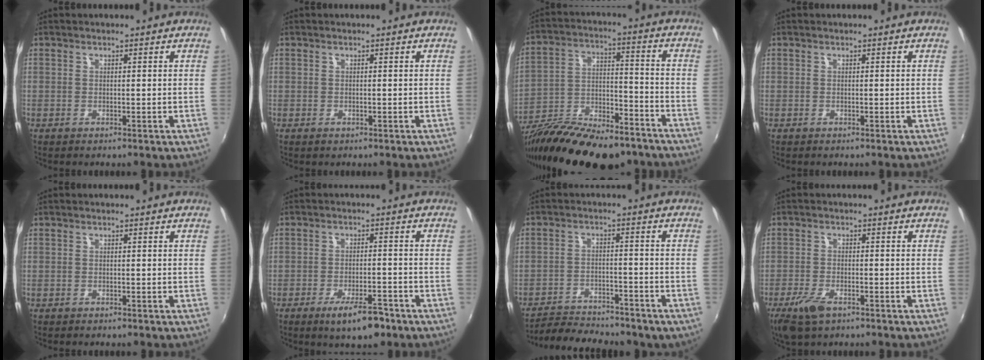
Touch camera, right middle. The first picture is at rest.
{"total": 0.0}
{"total": 23.9, "force": [-18.2, 8.4, 13.0], "torque": [-0.237, -0.013, -0.283]}
{"total": 0.0}
{"total": 0.7, "force": [-0.6, 0.3, 0.2], "torque": [-0.006, -0.002, -0.011]}
{"total": 7.3, "force": [-4.9, 2.1, 5.0], "torque": [-0.098, -0.009, -0.074]}
{"total": 13.0, "force": [-11.2, 4.0, 5.1], "torque": [-0.121, -0.013, -0.163]}
{"total": 6.2, "force": [-3.9, 2.7, 3.9], "torque": [-0.104, -0.016, -0.074]}